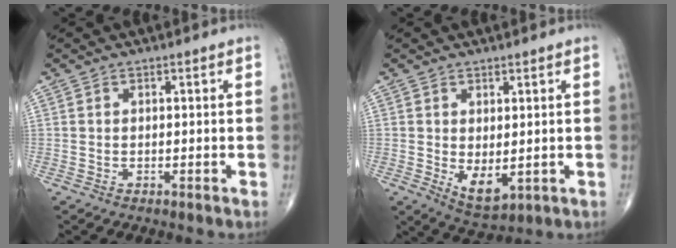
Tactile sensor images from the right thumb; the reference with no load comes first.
{"total": 5.7, "force": [-0.5, 2.9, 4.9], "torque": [-0.070, -0.013, 0.009]}